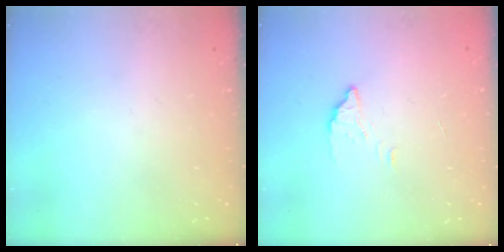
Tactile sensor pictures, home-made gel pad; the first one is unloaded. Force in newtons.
{"total": 2.8, "press": 2.8, "slide": 0.2}